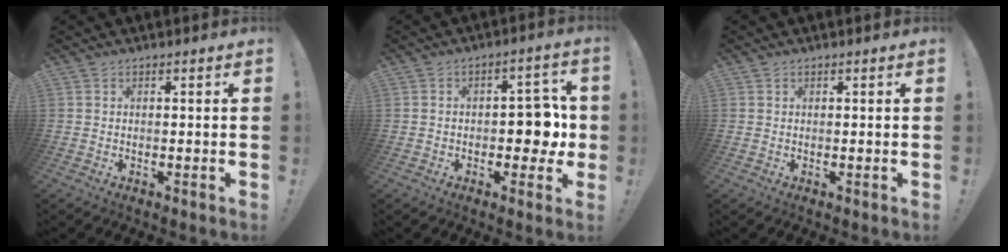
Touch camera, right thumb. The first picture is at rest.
{"total": 8.9, "force": [-1.3, 5.7, 6.7], "torque": [-0.079, 0.014, -0.020]}
{"total": 0.0}